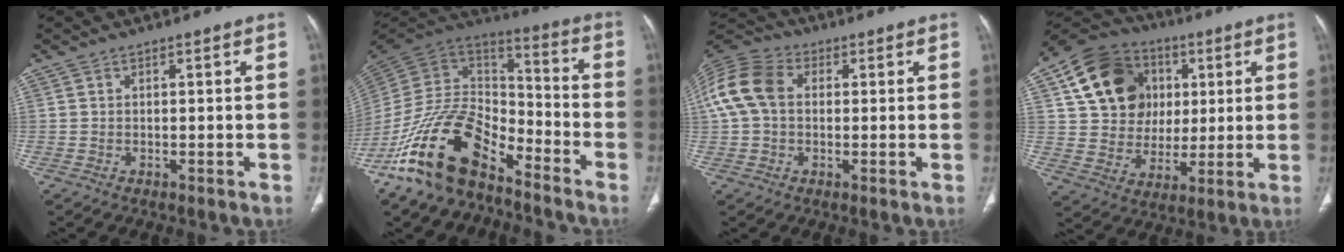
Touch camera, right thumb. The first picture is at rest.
{"total": 20.4, "force": [-13.5, 10.0, 11.7], "torque": [-0.191, 0.093, -0.254]}
{"total": 12.6, "force": [1.8, 9.2, 8.5], "torque": [-0.177, 0.032, 0.027]}
{"total": 19.4, "force": [6.0, 15.6, 9.9], "torque": [-0.143, 0.012, 0.108]}